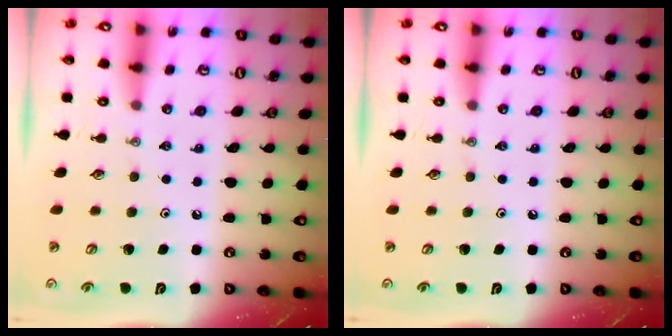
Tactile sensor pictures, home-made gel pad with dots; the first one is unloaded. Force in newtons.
{"total": 0.0}